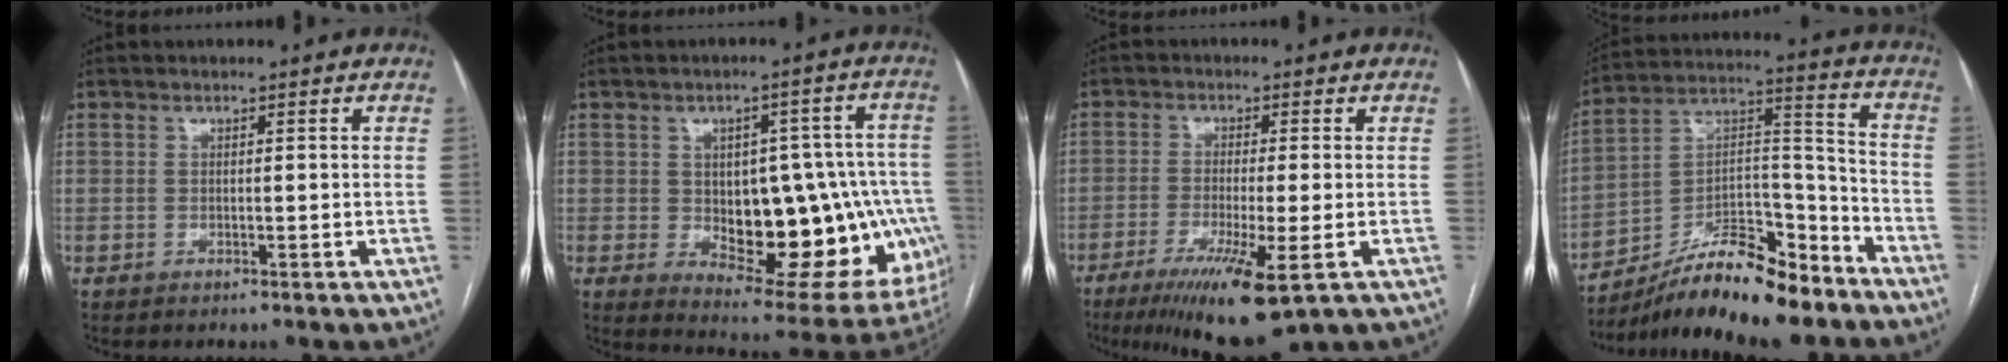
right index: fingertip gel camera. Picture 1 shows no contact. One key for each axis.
{"total": 22.8, "fx": -3.3, "fy": 10.6, "fz": 20.0, "tx": -0.187, "ty": 0.028, "tz": -0.015}
{"total": 11.1, "fx": -5.8, "fy": 0.9, "fz": 9.5, "tx": -0.159, "ty": -0.034, "tz": -0.093}
{"total": 16.9, "fx": -13.8, "fy": 3.8, "fz": 9.0, "tx": -0.147, "ty": 0.033, "tz": -0.233}